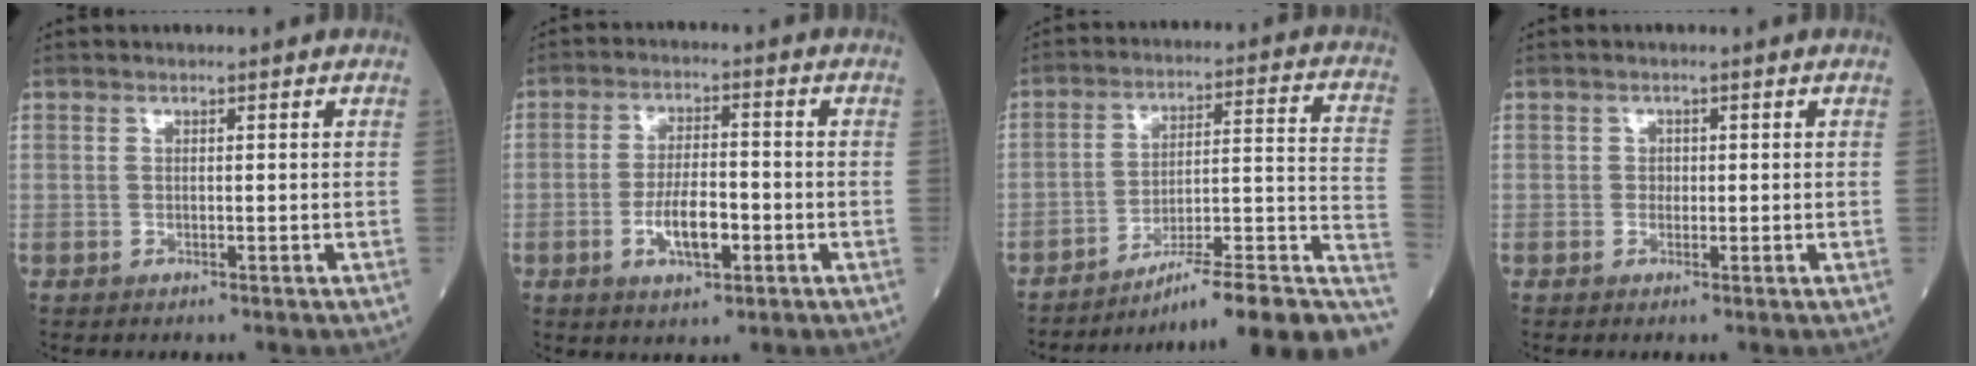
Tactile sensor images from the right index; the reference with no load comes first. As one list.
[{"total": 6.6, "force": [-2.2, 2.2, 5.8], "torque": [-0.109, 0.001, -0.038]}, {"total": 18.3, "force": [-13.5, 0.8, 12.4], "torque": [-0.102, 0.045, -0.195]}, {"total": 1.0, "force": [0.0, 0.9, 0.3], "torque": [-0.001, 0.003, -0.001]}]